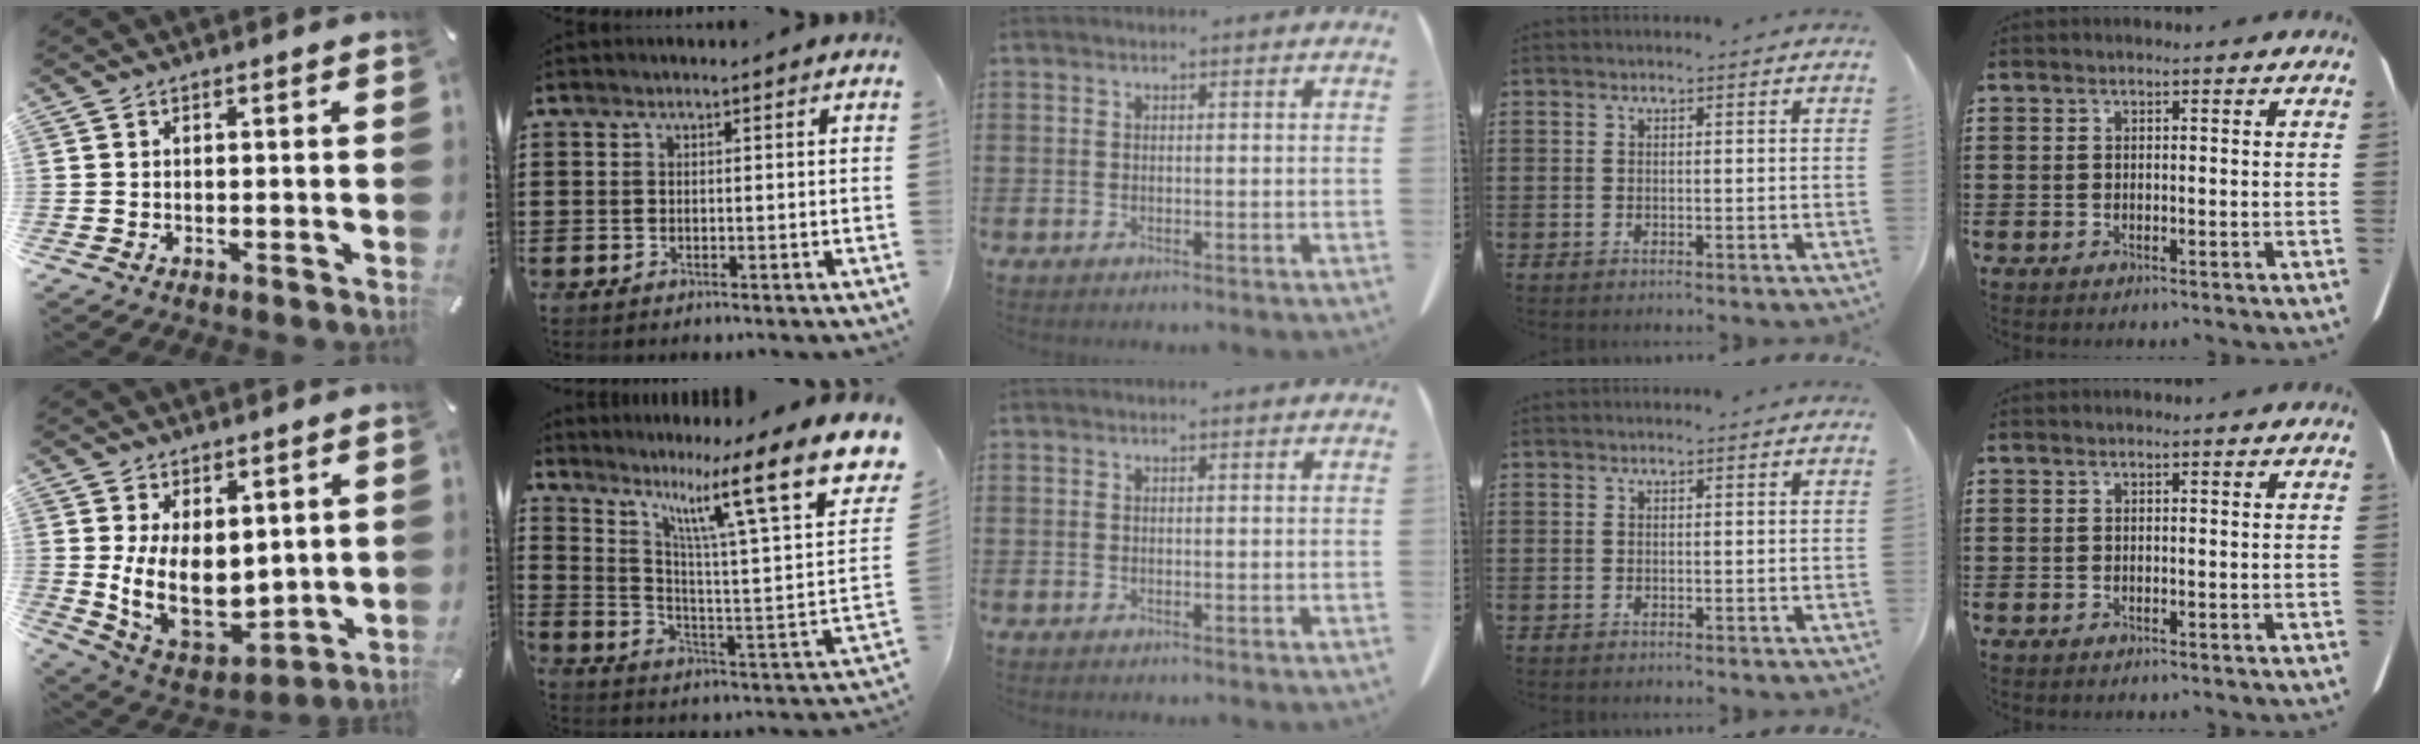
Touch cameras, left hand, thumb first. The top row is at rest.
{"thumb": {"total": 14.0, "force": [1.7, 10.0, 9.7], "torque": [-0.179, -0.040, 0.037]}, "index": {"total": 16.3, "force": [9.0, 2.0, 13.4], "torque": [-0.256, -0.057, 0.133]}}